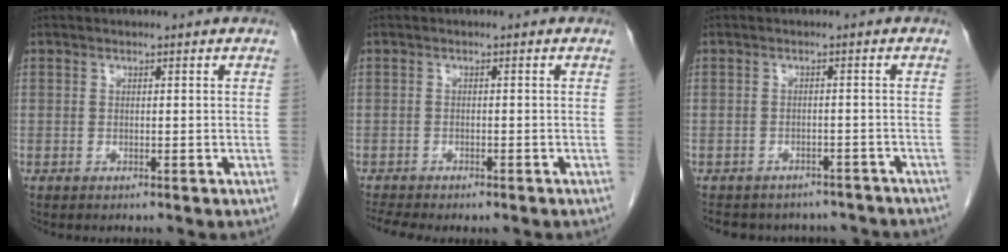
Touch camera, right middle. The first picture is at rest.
{"total": 3.4, "force": [-2.9, 0.8, 1.6], "torque": [-0.024, -0.003, -0.041]}
{"total": 13.0, "force": [-11.4, 5.5, 3.0], "torque": [-0.053, 0.015, -0.121]}